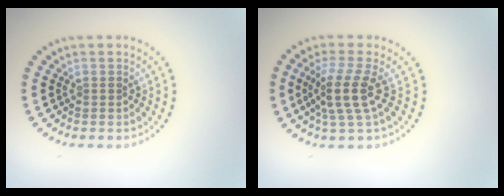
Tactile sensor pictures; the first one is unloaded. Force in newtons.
{"total": 3.7, "press": 2.8, "slide": 2.4}